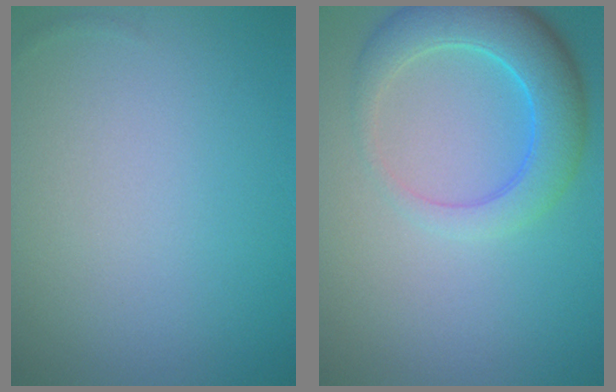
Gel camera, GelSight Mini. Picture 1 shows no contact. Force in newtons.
{"total": 5.7, "press": 5.7, "slide": 0.2}